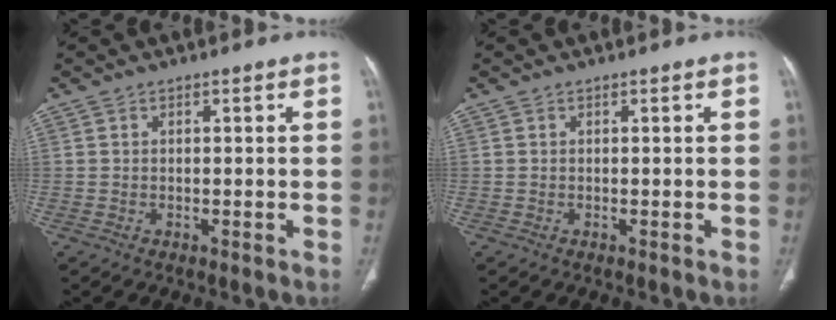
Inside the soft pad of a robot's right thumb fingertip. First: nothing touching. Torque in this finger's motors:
{"motor_torque": [0.01, 0.01, 0.00, 0.00, 0.01]}